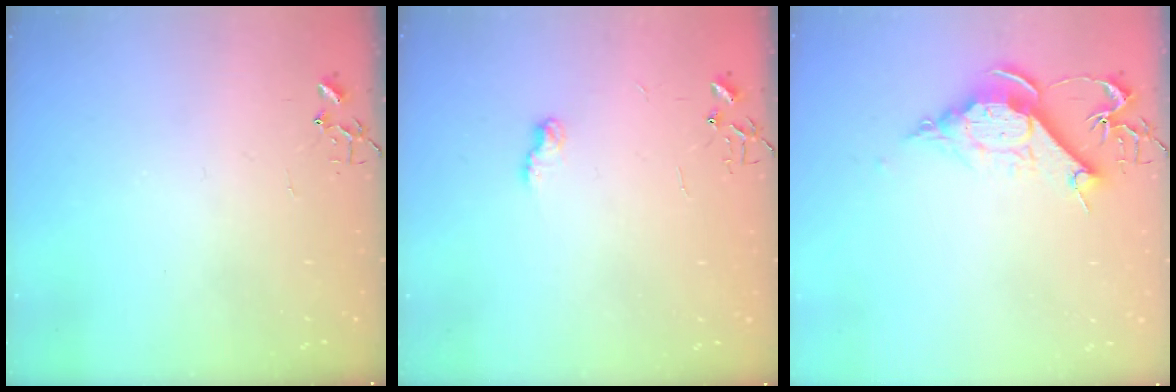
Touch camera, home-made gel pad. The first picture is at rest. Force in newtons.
{"total": 6.2, "press": 6.1, "slide": 0.8}
{"total": 11.2, "press": 11.2, "slide": 1.0}